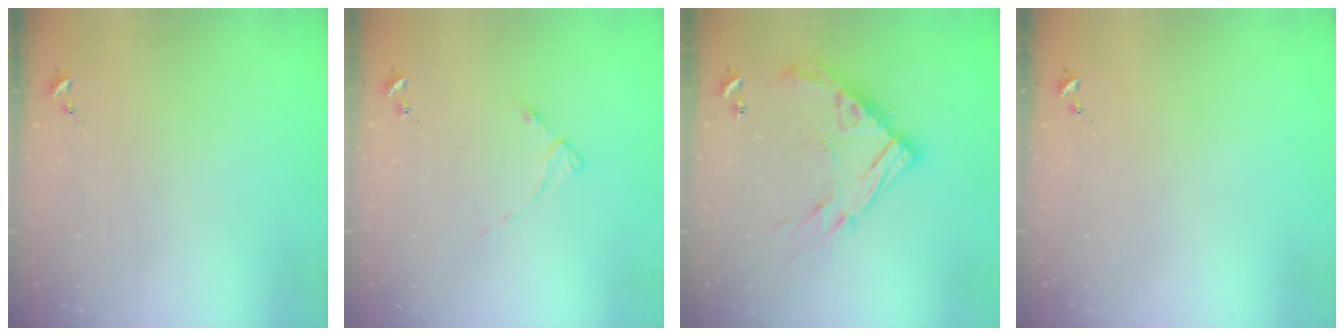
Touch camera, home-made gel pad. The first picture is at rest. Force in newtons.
{"total": 3.1, "press": 3.1, "slide": 0.4}
{"total": 18.0, "press": 17.9, "slide": 1.6}
{"total": 0.0}